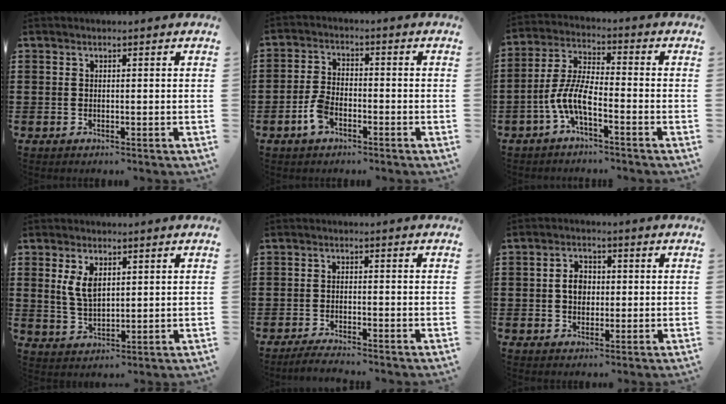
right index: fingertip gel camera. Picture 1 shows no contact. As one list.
[{"total": 4.6, "force": [-2.5, 2.1, 3.2], "torque": [-0.082, -0.001, -0.053]}, {"total": 7.1, "force": [-3.4, 2.0, 5.9], "torque": [-0.148, -0.011, -0.071]}, {"total": 4.5, "force": [1.7, 2.4, 3.4], "torque": [-0.074, 0.006, 0.030]}, {"total": 2.2, "force": [-2.1, -0.1, 0.5], "torque": [-0.008, 0.000, -0.041]}, {"total": 3.6, "force": [0.0, 2.7, 2.4], "torque": [-0.045, 0.008, -0.004]}]